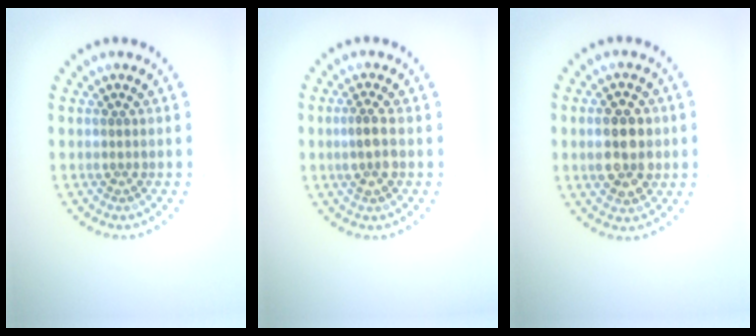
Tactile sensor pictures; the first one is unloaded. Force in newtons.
{"total": 2.0, "press": 1.9, "slide": 0.7}
{"total": 4.8, "press": 4.8, "slide": 0.1}